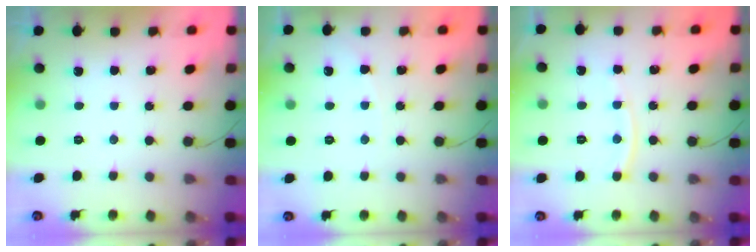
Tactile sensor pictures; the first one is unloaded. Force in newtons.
{"total": 3.8, "press": 3.7, "slide": 0.5}
{"total": 7.3, "press": 7.2, "slide": 0.9}